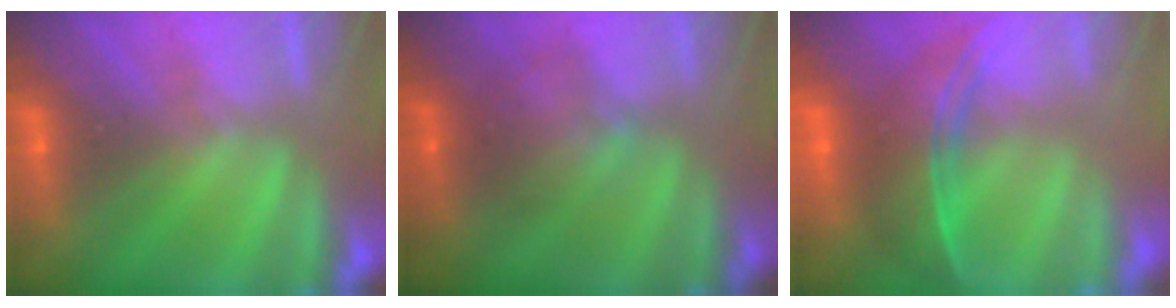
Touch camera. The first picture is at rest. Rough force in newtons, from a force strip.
{"total": 1.8}
{"total": 7.1}